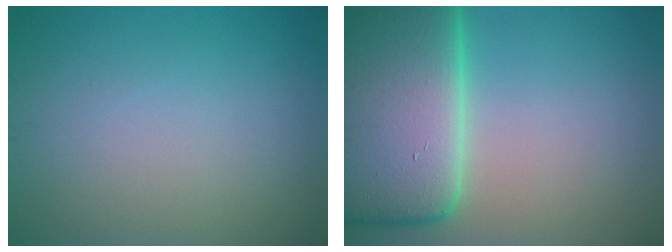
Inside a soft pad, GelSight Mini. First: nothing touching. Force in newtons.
{"total": 16.6, "press": 16.6, "slide": 1.6}